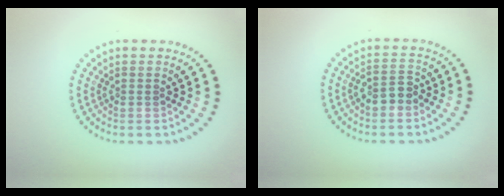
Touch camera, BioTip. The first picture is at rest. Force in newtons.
{"total": 2.1, "press": 2.0, "slide": 0.4}